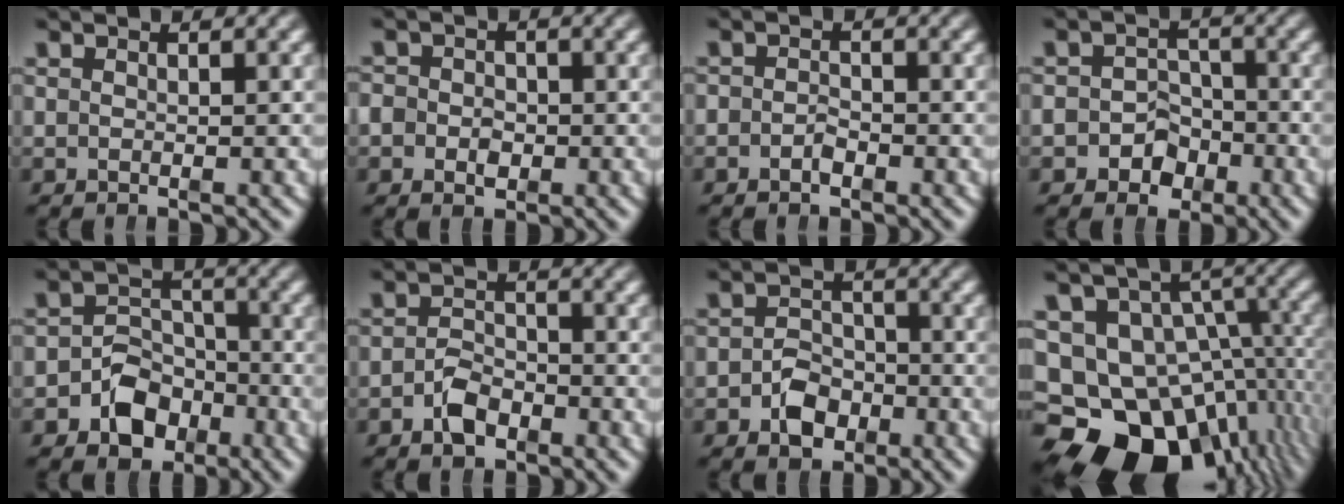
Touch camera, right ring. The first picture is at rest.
{"total": 3.2, "force": [-0.9, 2.7, 1.4], "torque": [-0.028, -0.015, -0.014]}
{"total": 1.8, "force": [-1.1, 1.3, 0.7], "torque": [-0.015, -0.007, -0.019]}
{"total": 5.0, "force": [-2.2, 4.2, 1.6], "torque": [-0.017, -0.014, -0.037]}
{"total": 5.4, "force": [-2.4, 4.4, 2.2], "torque": [-0.032, -0.015, -0.039]}
{"total": 2.9, "force": [-1.9, 1.7, 1.3], "torque": [-0.022, -0.011, -0.029]}
{"total": 3.5, "force": [-1.9, 2.6, 1.5], "torque": [-0.013, -0.013, -0.030]}
{"total": 21.4, "force": [-7.9, 16.8, 10.6], "torque": [-0.215, -0.103, -0.105]}